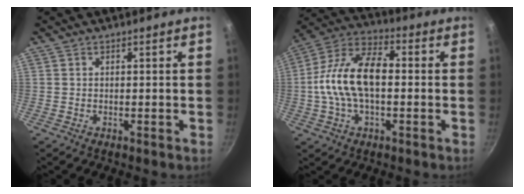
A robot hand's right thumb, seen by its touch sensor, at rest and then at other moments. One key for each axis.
{"total": 15.5, "fx": -0.5, "fy": 8.5, "fz": 12.9, "tx": -0.229, "ty": 0.041, "tz": -0.026}